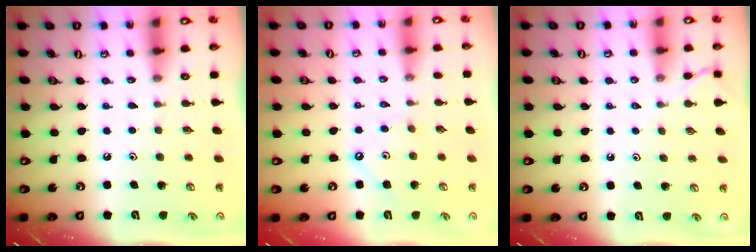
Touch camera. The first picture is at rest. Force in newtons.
{"total": 2.3, "press": 2.3, "slide": 0.4}
{"total": 2.9, "press": 2.8, "slide": 0.6}